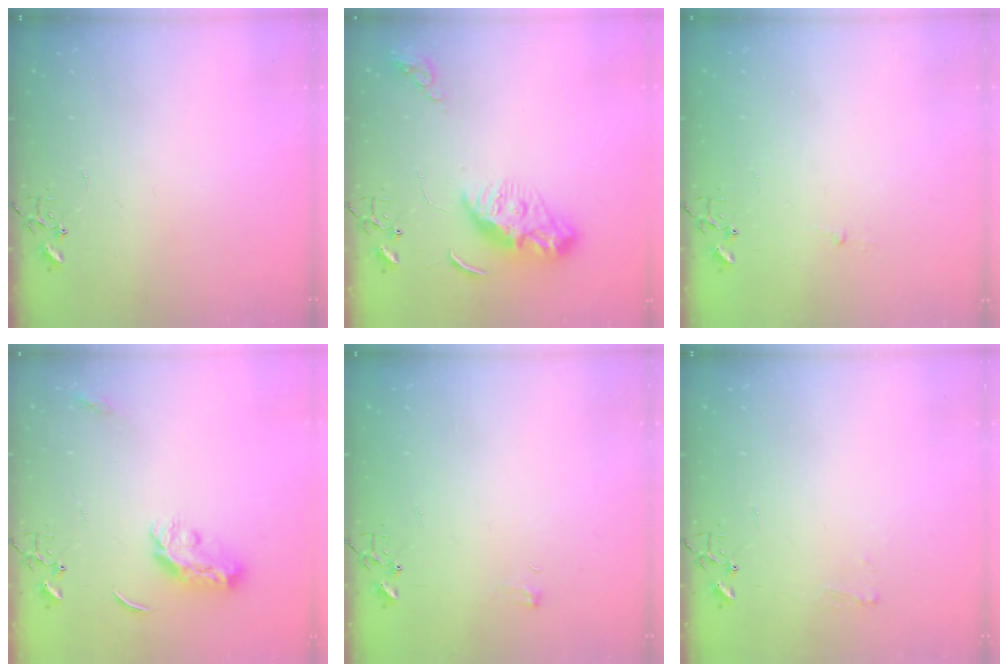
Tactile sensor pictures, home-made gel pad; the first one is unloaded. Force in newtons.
{"total": 9.9, "press": 9.8, "slide": 1.1}
{"total": 2.6, "press": 2.5, "slide": 0.4}
{"total": 9.9, "press": 9.9, "slide": 0.3}
{"total": 4.7, "press": 4.7, "slide": 0.5}
{"total": 5.2, "press": 5.1, "slide": 0.6}